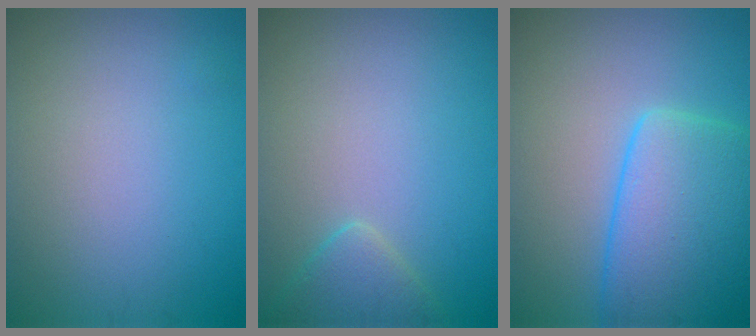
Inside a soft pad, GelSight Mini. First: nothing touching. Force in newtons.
{"total": 2.6, "press": 2.6, "slide": 0.2}
{"total": 8.5, "press": 8.5, "slide": 0.5}